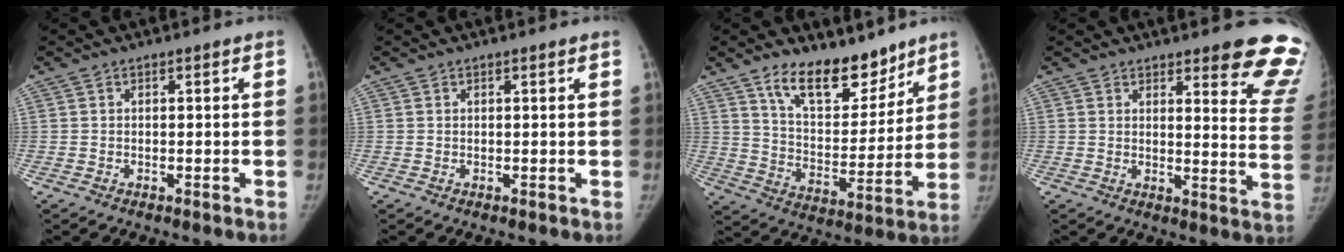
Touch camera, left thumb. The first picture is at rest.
{"total": 0.8, "force": [0.5, -0.1, 0.6], "torque": [-0.011, 0.003, 0.009]}
{"total": 14.6, "force": [10.9, 6.7, 7.1], "torque": [-0.067, -0.079, 0.192]}
{"total": 13.9, "force": [11.0, 3.0, 8.0], "torque": [-0.053, -0.091, 0.110]}